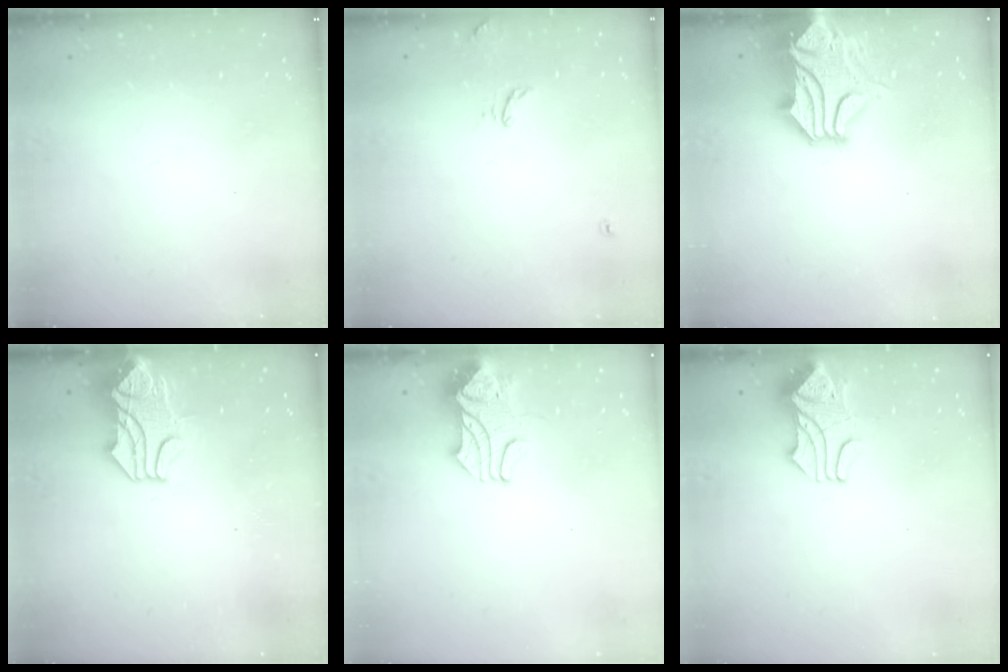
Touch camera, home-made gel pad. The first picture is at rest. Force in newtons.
{"total": 4.2, "press": 4.1, "slide": 0.4}
{"total": 4.3, "press": 4.1, "slide": 1.3}
{"total": 1.0, "press": 0.4, "slide": 0.9}
{"total": 2.4, "press": 2.2, "slide": 0.9}
{"total": 2.0, "press": 1.7, "slide": 1.1}